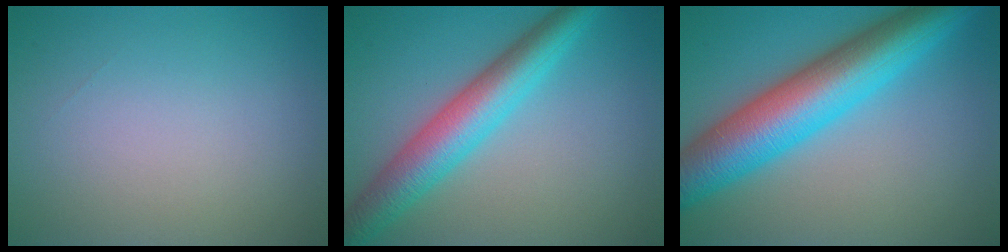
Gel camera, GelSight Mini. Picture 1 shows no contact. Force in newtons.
{"total": 6.5, "press": 6.5, "slide": 0.1}
{"total": 10.3, "press": 10.3, "slide": 0.2}